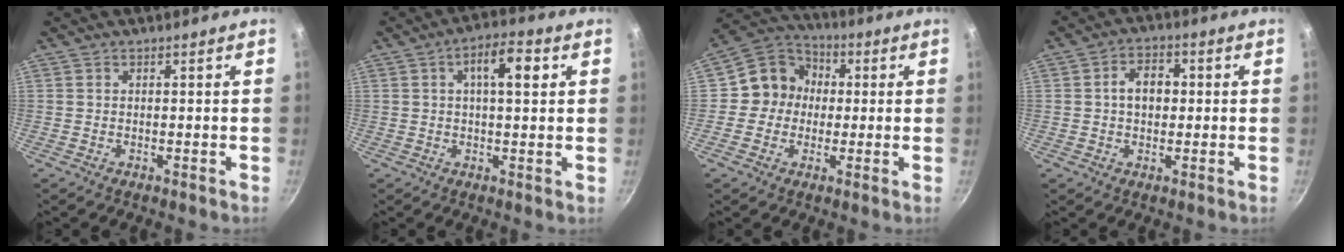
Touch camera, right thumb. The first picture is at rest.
{"total": 7.6, "force": [2.1, 3.0, 6.7], "torque": [-0.089, 0.011, 0.026]}
{"total": 9.6, "force": [0.2, 9.0, 3.4], "torque": [-0.014, 0.022, -0.019]}
{"total": 5.9, "force": [0.4, 4.3, 4.0], "torque": [-0.037, 0.013, 0.000]}